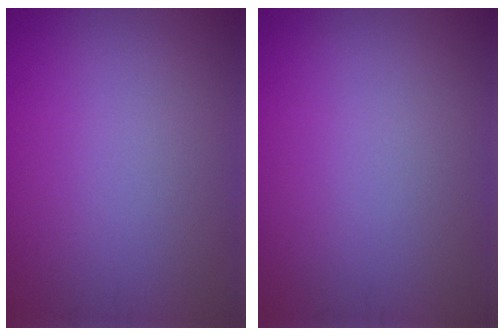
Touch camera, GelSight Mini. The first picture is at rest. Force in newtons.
{"total": 0.0}